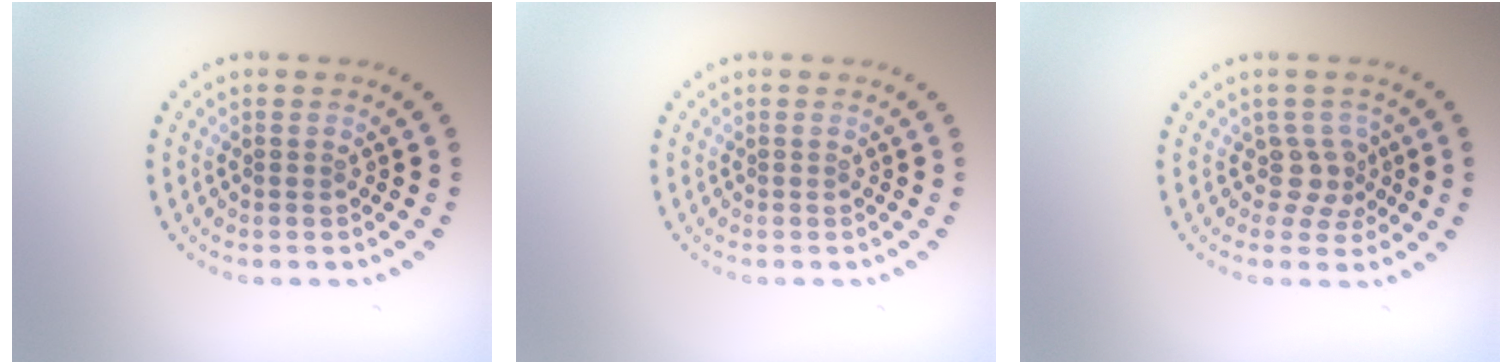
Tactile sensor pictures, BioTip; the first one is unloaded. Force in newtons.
{"total": 0.0}
{"total": 2.3, "press": 1.6, "slide": 1.6}